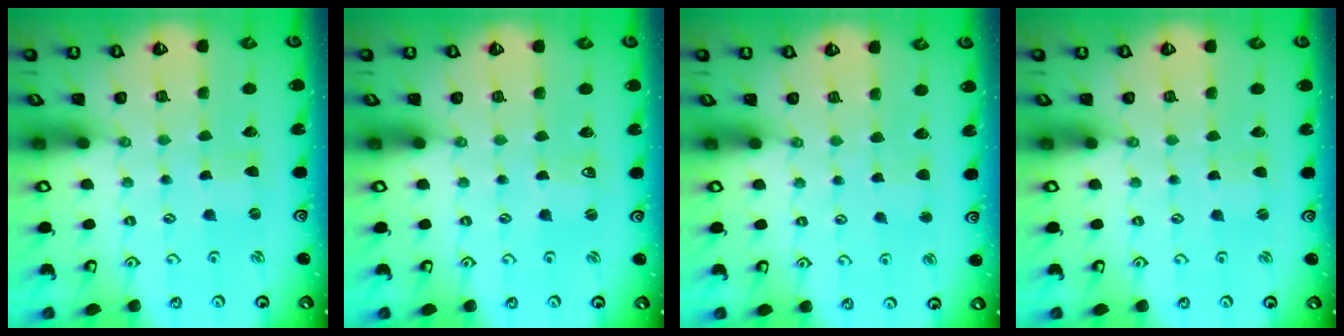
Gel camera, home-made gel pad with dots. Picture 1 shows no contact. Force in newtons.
{"total": 0.6, "press": 0.6, "slide": 0.1}
{"total": 2.7, "press": 2.6, "slide": 0.4}
{"total": 1.1, "press": 1.0, "slide": 0.2}